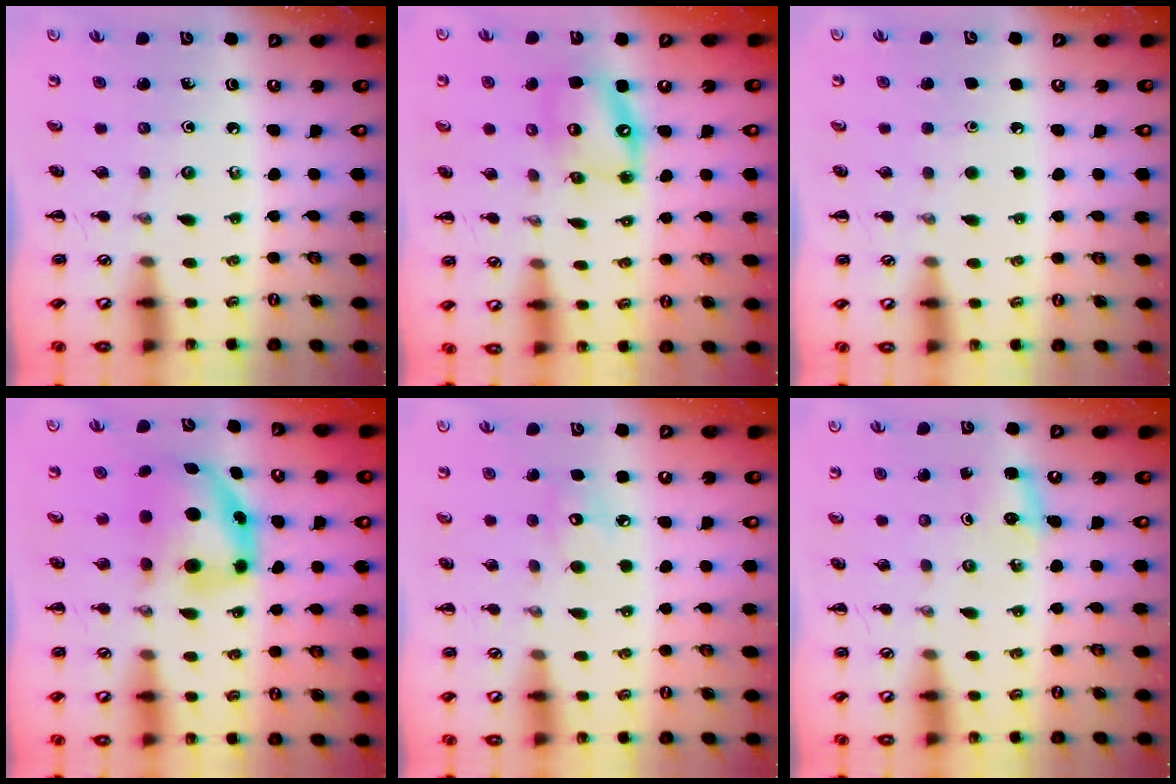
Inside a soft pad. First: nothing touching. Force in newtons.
{"total": 12.0, "press": 11.6, "slide": 3.1}
{"total": 1.6, "press": 1.6, "slide": 0.1}
{"total": 7.5, "press": 7.4, "slide": 1.3}
{"total": 4.8, "press": 4.7, "slide": 1.3}
{"total": 2.8, "press": 2.6, "slide": 0.9}